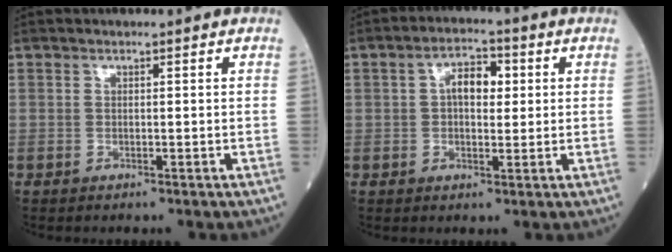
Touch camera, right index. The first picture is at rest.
{"total": 5.2, "force": [1.0, 2.6, 4.4], "torque": [-0.078, 0.014, 0.015]}